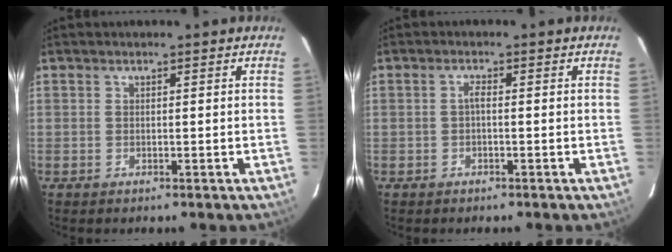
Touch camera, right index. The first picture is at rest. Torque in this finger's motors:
{"motor_torque": [0.32, -0.14, 0.10, 0.03]}